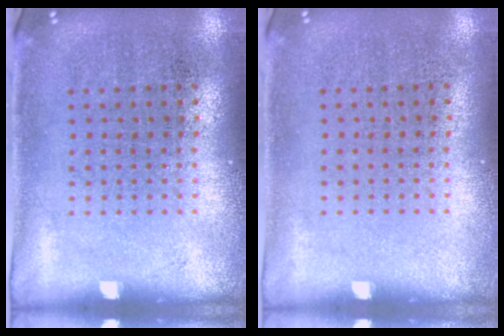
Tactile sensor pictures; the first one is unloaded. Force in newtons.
{"total": 0.0}